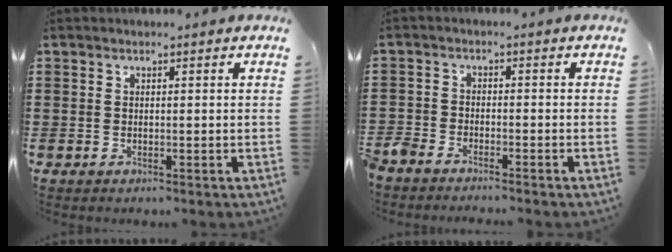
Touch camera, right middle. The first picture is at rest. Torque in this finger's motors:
{"motor_torque": [0.32, -0.10, 0.11, 0.15]}